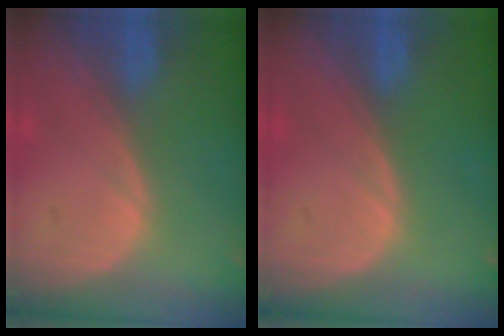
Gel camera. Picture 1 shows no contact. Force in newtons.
{"total": 0.0}